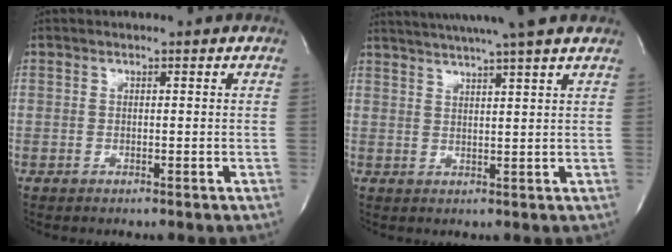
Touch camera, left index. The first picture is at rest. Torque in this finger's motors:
{"motor_torque": [0.76, -0.78, 0.66, 0.17]}